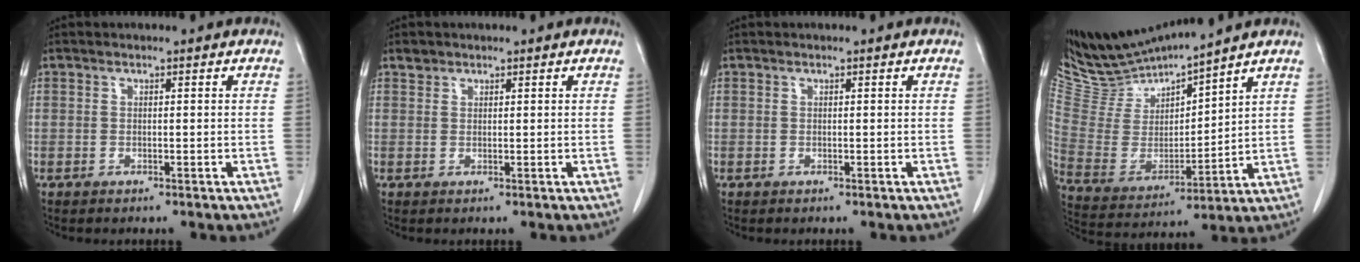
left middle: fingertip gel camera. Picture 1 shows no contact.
{"total": 1.1, "force": [0.9, 0.6, 0.0], "torque": [0.004, 0.005, 0.014]}
{"total": 0.0}
{"total": 12.0, "force": [11.8, 0.0, 2.2], "torque": [-0.060, -0.012, 0.250]}